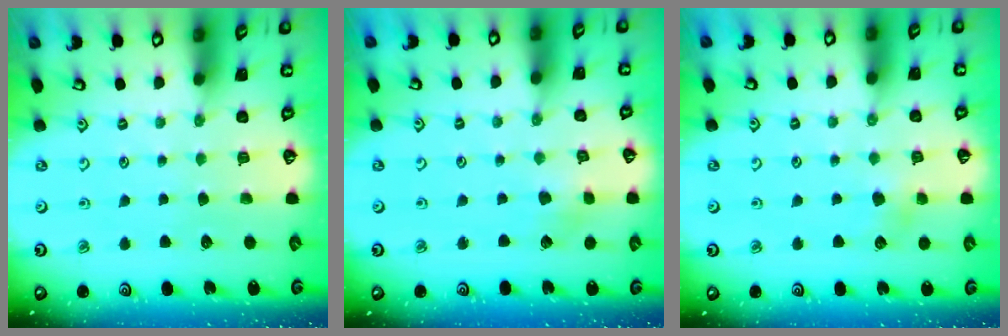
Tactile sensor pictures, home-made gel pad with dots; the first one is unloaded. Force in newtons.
{"total": 2.8, "press": 2.8, "slide": 0.6}
{"total": 4.2, "press": 4.2, "slide": 0.3}